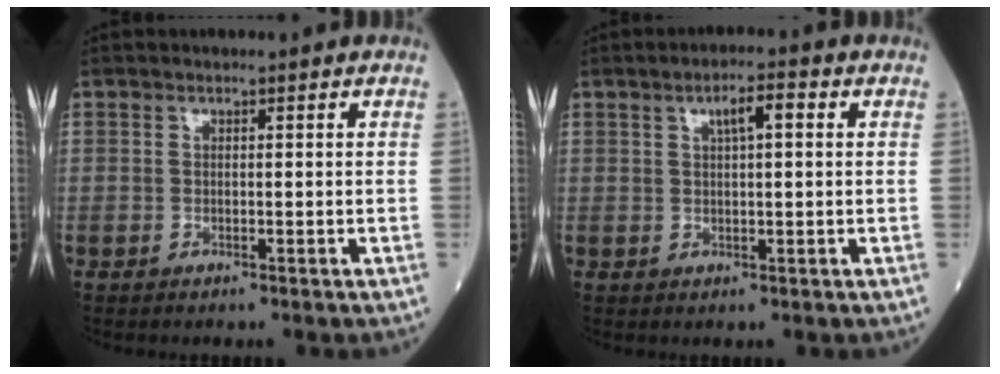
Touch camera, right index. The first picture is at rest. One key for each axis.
{"total": 3.9, "fx": 1.4, "fy": 0.8, "fz": 3.6, "tx": -0.062, "ty": 0.010, "tz": 0.024}